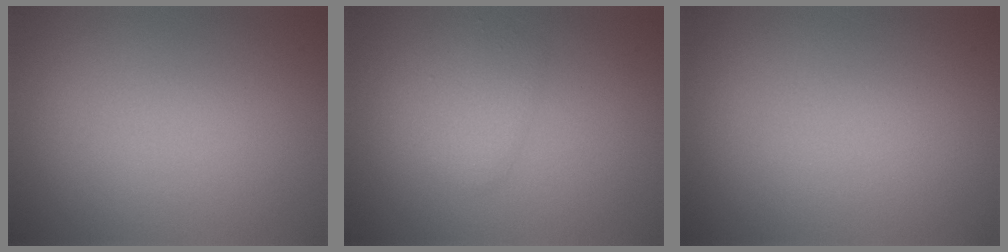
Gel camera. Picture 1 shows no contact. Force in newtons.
{"total": 1.8, "press": 1.8, "slide": 0.1}
{"total": 0.0}